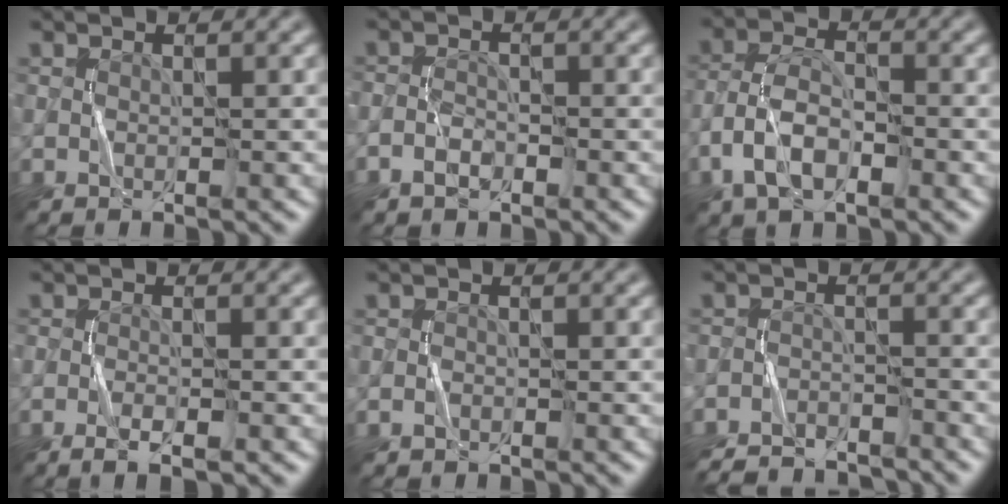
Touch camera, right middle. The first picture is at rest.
{"total": 1.7, "force": [-1.1, 1.0, 0.9], "torque": [-0.015, 0.004, -0.023]}
{"total": 4.9, "force": [-2.2, 2.5, 3.6], "torque": [-0.071, 0.004, -0.047]}
{"total": 2.2, "force": [-1.1, 0.4, 1.8], "torque": [-0.030, 0.002, -0.022]}
{"total": 0.7, "force": [-0.4, 0.5, 0.3], "torque": [-0.005, 0.000, -0.008]}
{"total": 5.4, "force": [-5.2, 1.1, 0.9], "torque": [-0.017, -0.011, -0.086]}